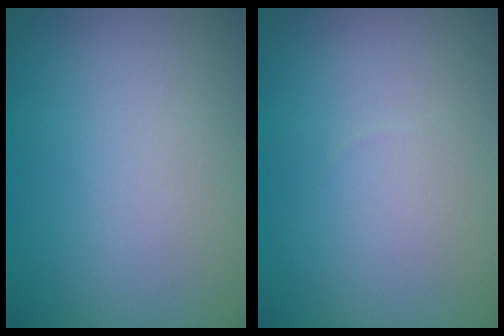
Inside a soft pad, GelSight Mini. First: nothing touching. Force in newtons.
{"total": 0.0}